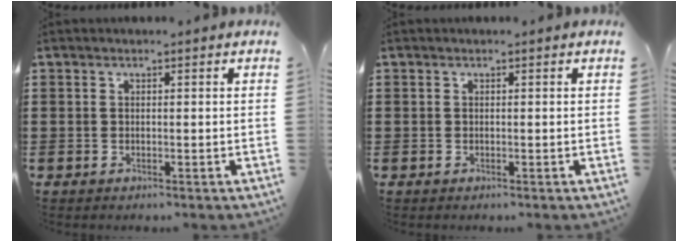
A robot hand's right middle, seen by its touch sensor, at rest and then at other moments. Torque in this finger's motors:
{"motor_torque": [-0.87, -1.16, -0.05, -0.01]}